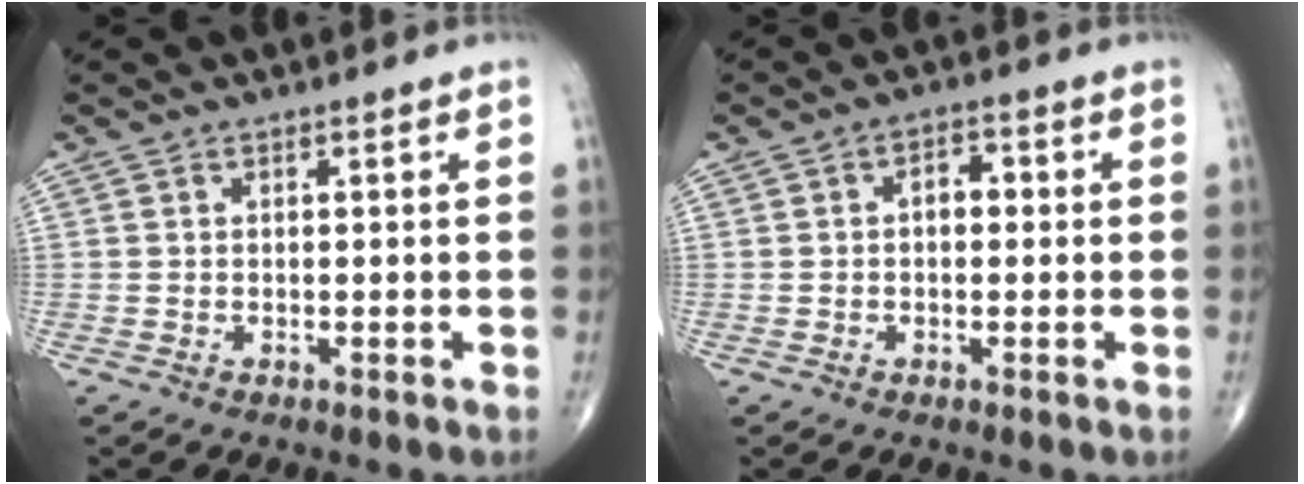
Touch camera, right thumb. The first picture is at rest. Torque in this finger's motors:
{"motor_torque": [0.50, 1.57, 0.33, -0.16, -0.06]}